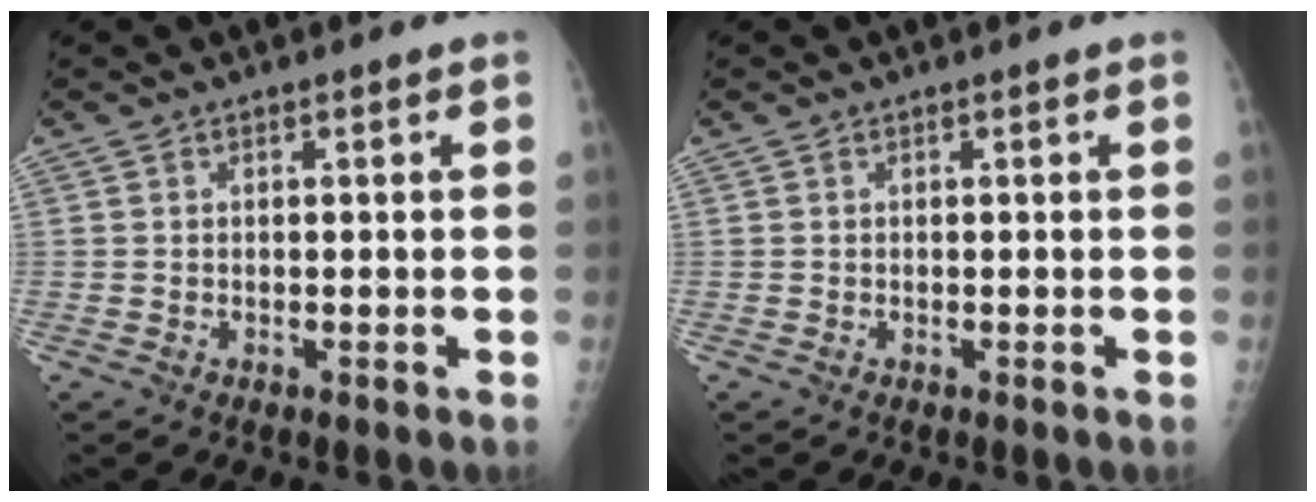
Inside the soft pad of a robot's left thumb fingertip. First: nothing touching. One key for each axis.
{"total": 0.0}